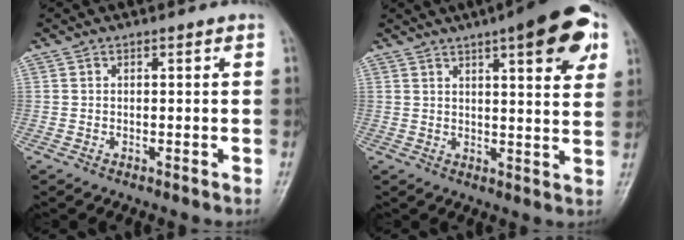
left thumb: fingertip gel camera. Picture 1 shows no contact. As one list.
[{"total": 14.8, "force": [7.3, 4.1, 12.1], "torque": [-0.132, -0.015, 0.091]}]